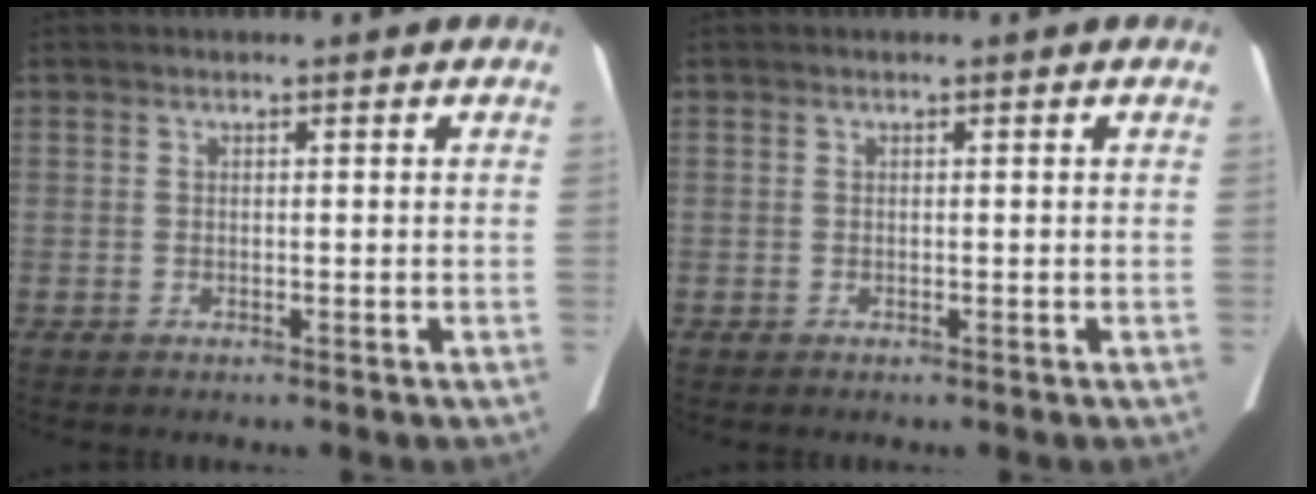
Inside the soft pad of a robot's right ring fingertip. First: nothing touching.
{"total": 0.0}